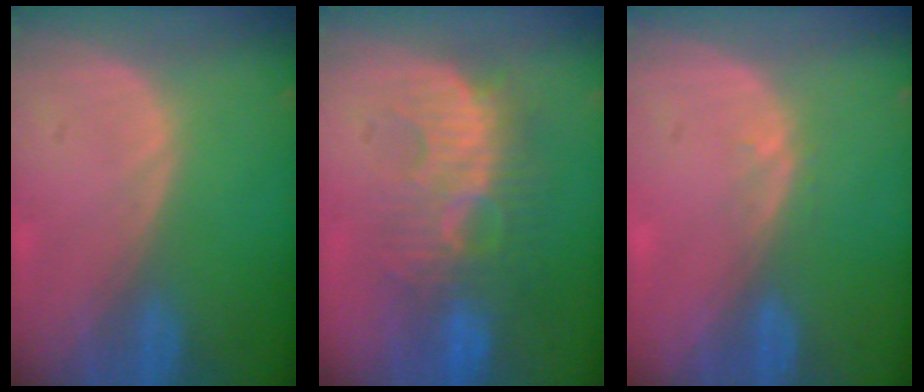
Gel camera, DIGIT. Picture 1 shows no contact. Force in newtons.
{"total": 9.1, "press": 8.9, "slide": 1.8}
{"total": 1.0, "press": 0.7, "slide": 0.7}